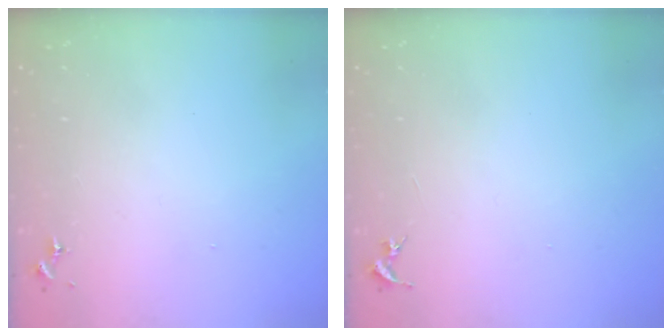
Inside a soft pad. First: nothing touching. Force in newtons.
{"total": 0.0}